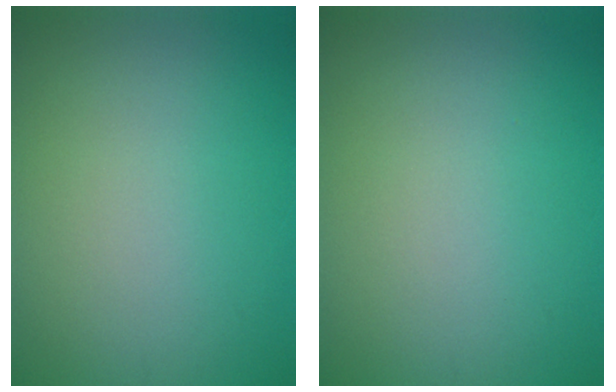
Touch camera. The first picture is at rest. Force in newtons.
{"total": 0.0}